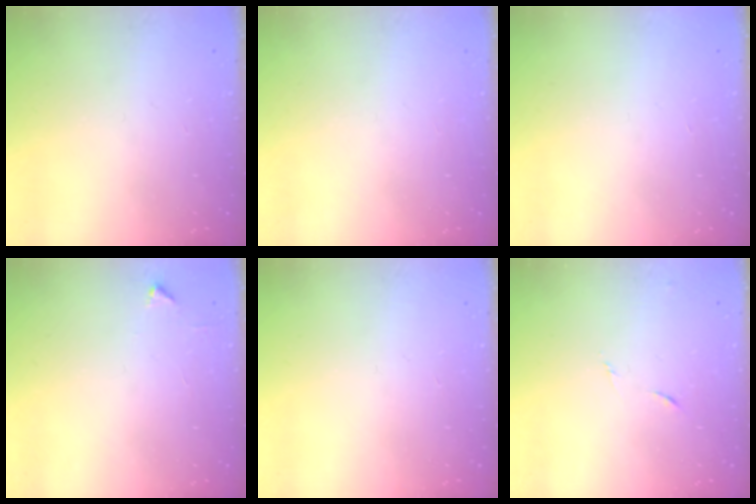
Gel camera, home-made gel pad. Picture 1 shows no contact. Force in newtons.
{"total": 0.0}
{"total": 1.7, "press": 1.7, "slide": 0.1}
{"total": 2.1, "press": 2.1, "slide": 0.3}
{"total": 0.0}
{"total": 5.9, "press": 5.9, "slide": 0.6}